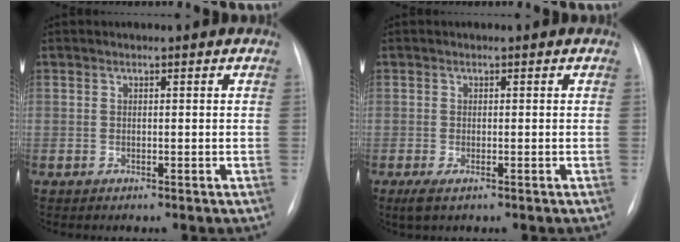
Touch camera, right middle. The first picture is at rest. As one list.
[{"total": 2.1, "force": [-0.9, 0.6, 1.7], "torque": [-0.036, -0.005, -0.014]}]